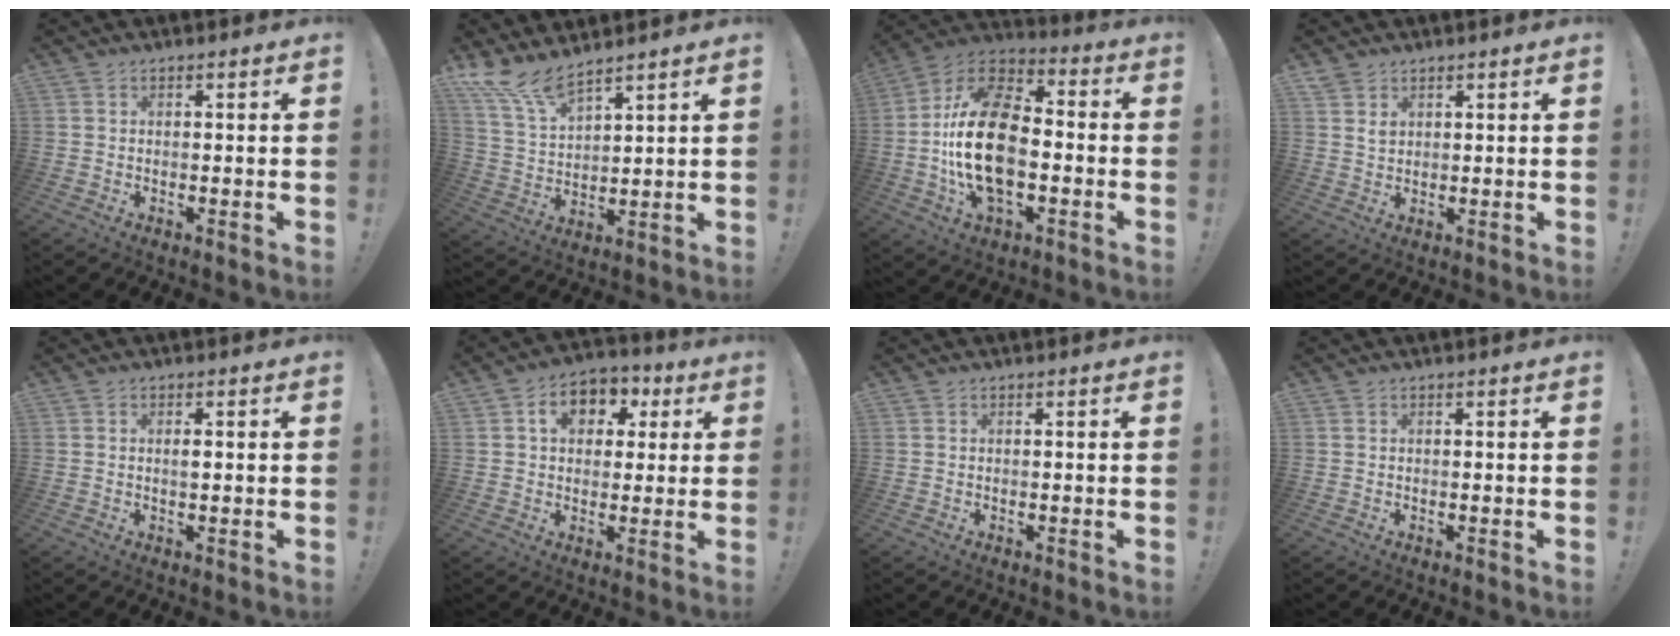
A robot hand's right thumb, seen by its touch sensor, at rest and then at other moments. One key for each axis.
{"total": 9.7, "fx": 8.5, "fy": 2.0, "fz": 4.3, "tx": -0.105, "ty": -0.050, "tz": 0.163}
{"total": 23.4, "fx": -2.8, "fy": 13.9, "fz": 18.6, "tx": -0.348, "ty": 0.023, "tz": -0.043}
{"total": 3.2, "fx": 2.1, "fy": 2.1, "fz": 1.1, "tx": -0.005, "ty": -0.014, "tz": 0.037}
{"total": 1.1, "fx": 0.1, "fy": 0.3, "fz": 1.0, "tx": -0.016, "ty": 0.000, "tz": 0.000}
{"total": 9.8, "fx": 2.9, "fy": 7.4, "fz": 5.6, "tx": -0.081, "ty": 0.002, "tz": 0.054}
{"total": 0.0}
{"total": 0.0}